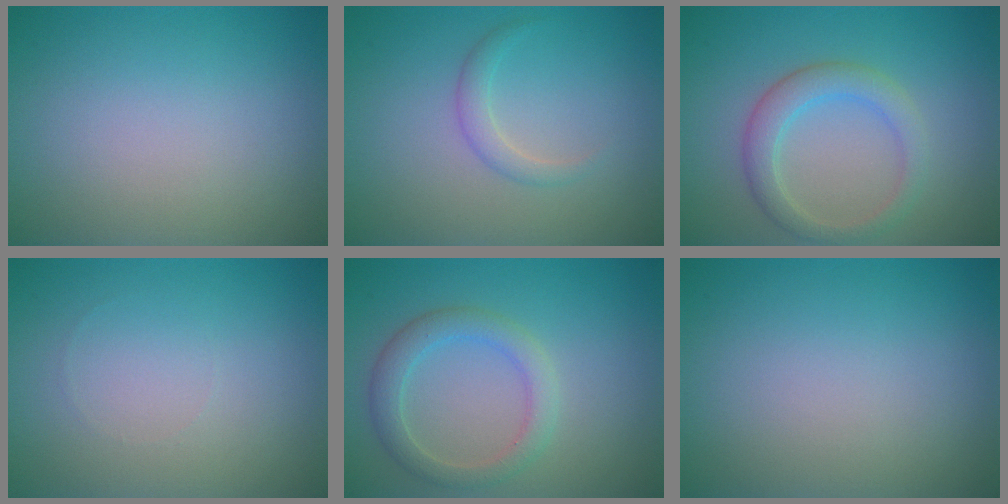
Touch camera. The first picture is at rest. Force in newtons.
{"total": 1.4, "press": 1.4, "slide": 0.1}
{"total": 3.1, "press": 3.1, "slide": 0.2}
{"total": 0.0}
{"total": 2.9, "press": 2.9, "slide": 0.2}
{"total": 0.0}